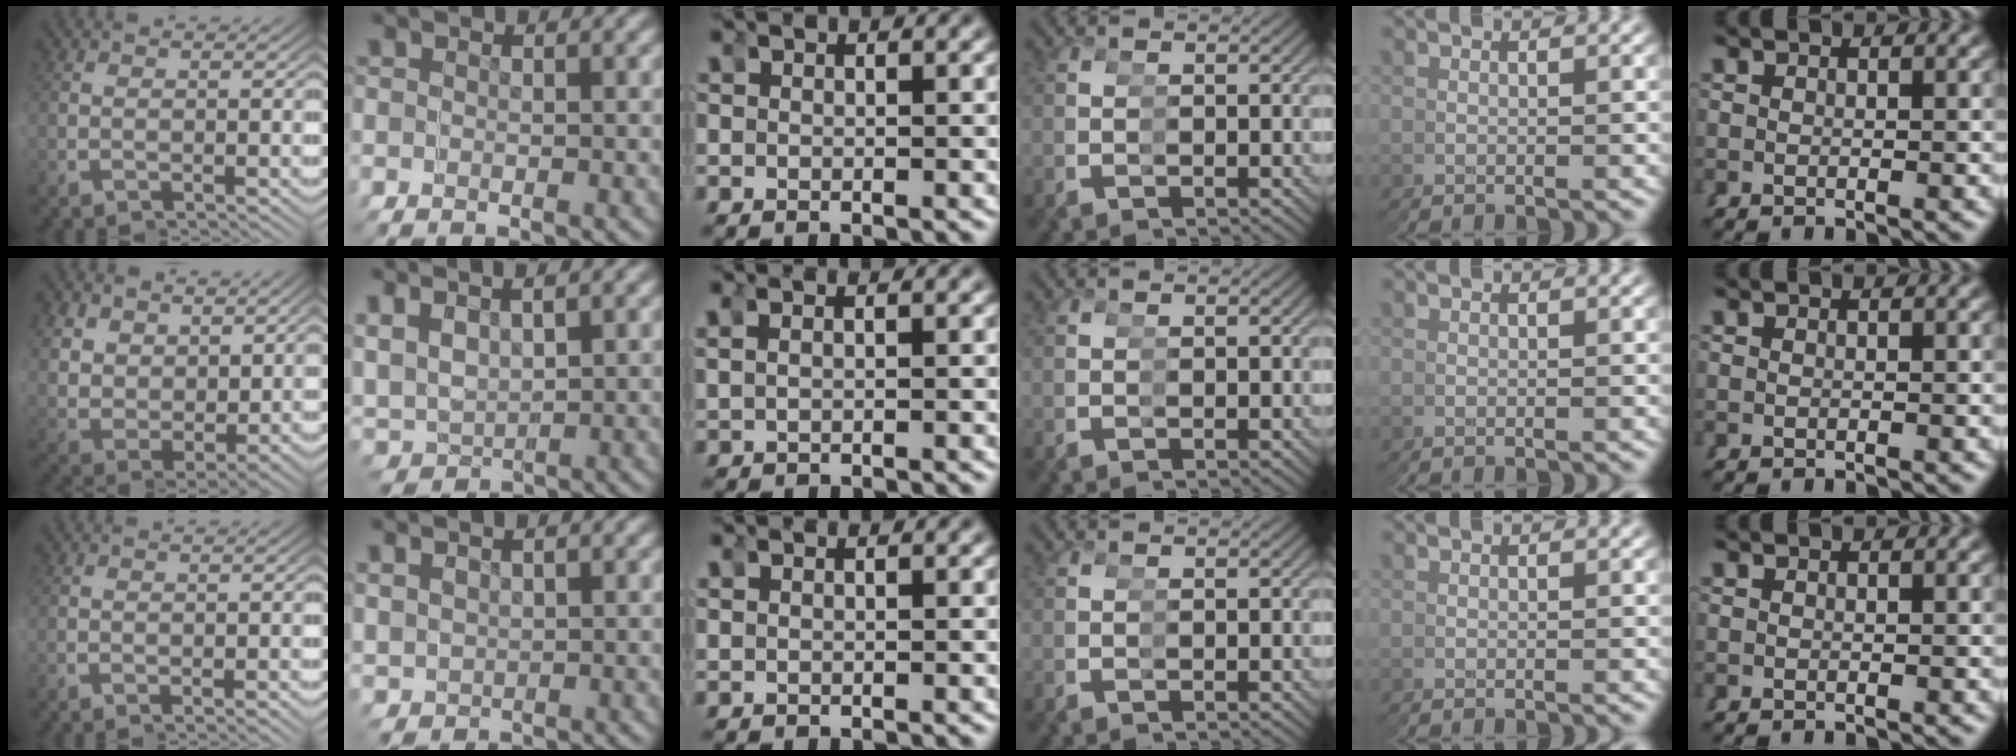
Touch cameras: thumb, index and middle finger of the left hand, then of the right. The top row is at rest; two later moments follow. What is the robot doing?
{"motion": "grasp_and_lifting", "object": "hoodie"}